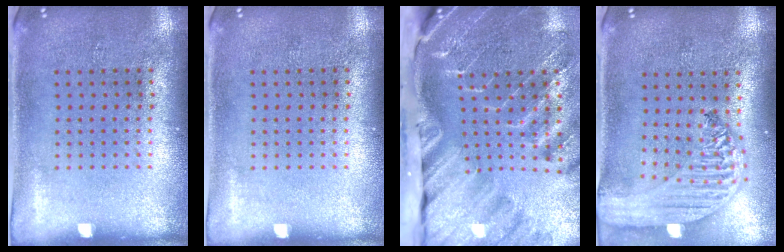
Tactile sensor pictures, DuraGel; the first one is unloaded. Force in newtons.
{"total": 0.0}
{"total": 4.6, "press": 3.4, "slide": 3.1}
{"total": 3.0, "press": 2.4, "slide": 1.9}